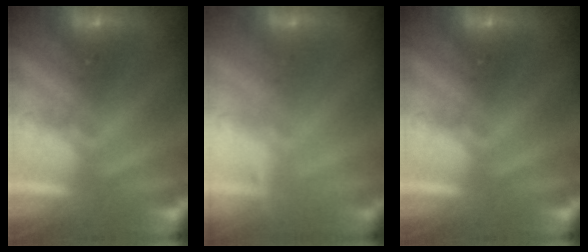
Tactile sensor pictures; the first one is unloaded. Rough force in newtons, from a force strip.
{"total": 1.6}
{"total": 0.0}